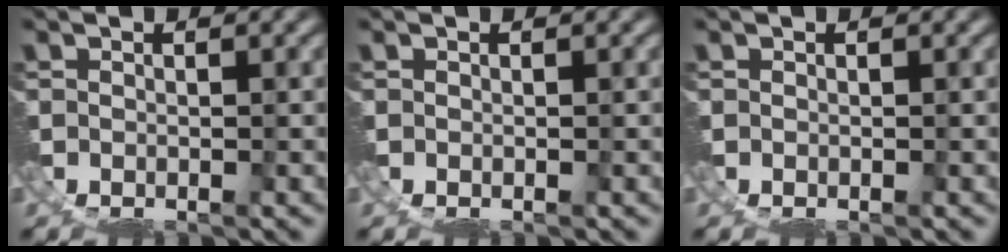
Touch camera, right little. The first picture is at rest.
{"total": 0.0}
{"total": 0.0}